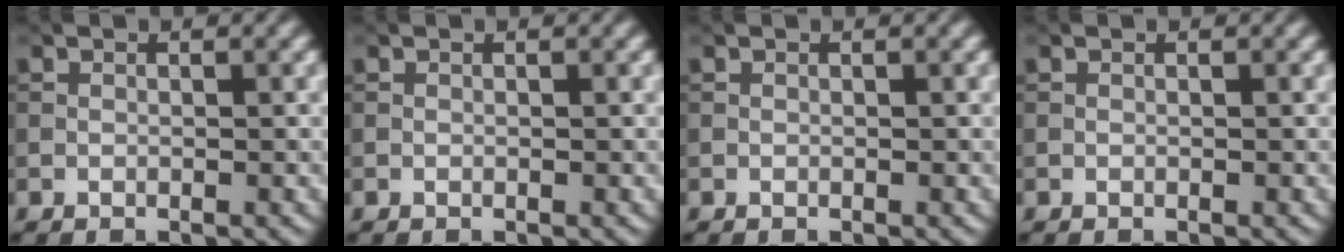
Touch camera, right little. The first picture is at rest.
{"total": 0.0}
{"total": 0.0}
{"total": 0.0}